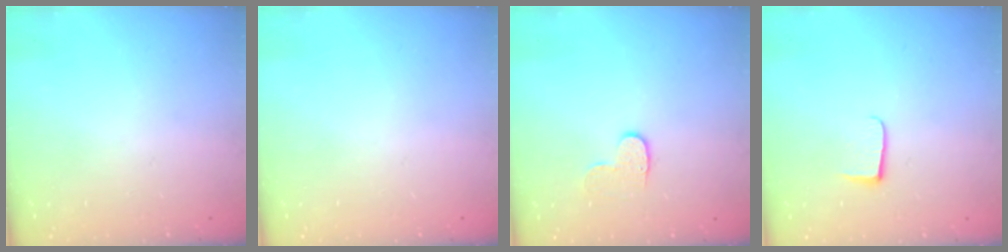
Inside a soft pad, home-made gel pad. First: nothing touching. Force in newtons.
{"total": 0.0}
{"total": 6.6, "press": 6.6, "slide": 0.6}
{"total": 6.0, "press": 5.9, "slide": 0.7}